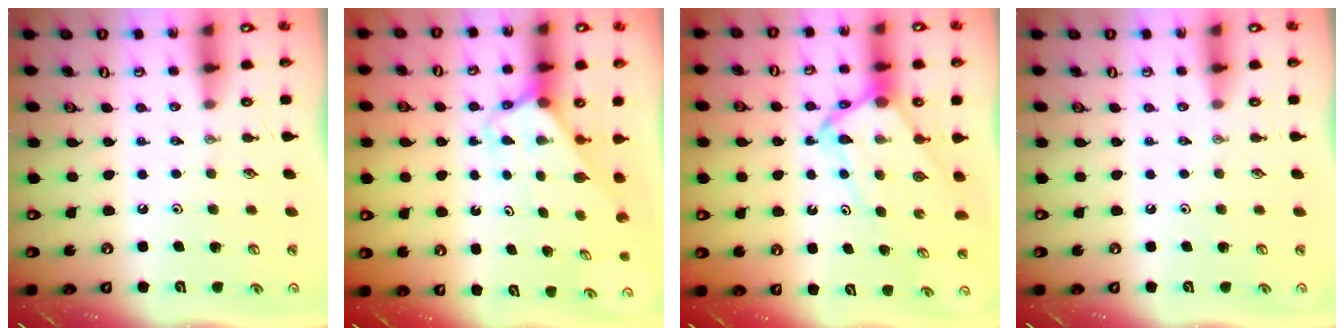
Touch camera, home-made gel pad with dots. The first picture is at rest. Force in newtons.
{"total": 2.7, "press": 2.7, "slide": 0.1}
{"total": 8.5, "press": 8.5, "slide": 0.7}
{"total": 0.0}